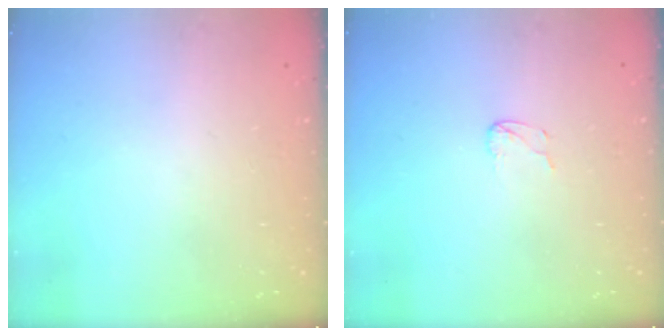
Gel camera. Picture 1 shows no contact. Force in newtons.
{"total": 3.1, "press": 3.1, "slide": 0.3}